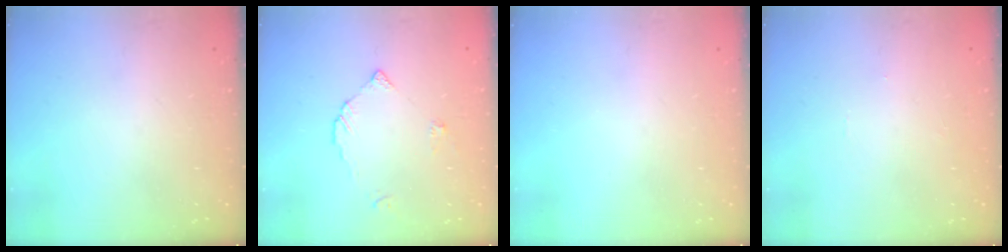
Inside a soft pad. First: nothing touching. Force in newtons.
{"total": 3.0, "press": 3.0, "slide": 0.3}
{"total": 0.0}
{"total": 0.0}